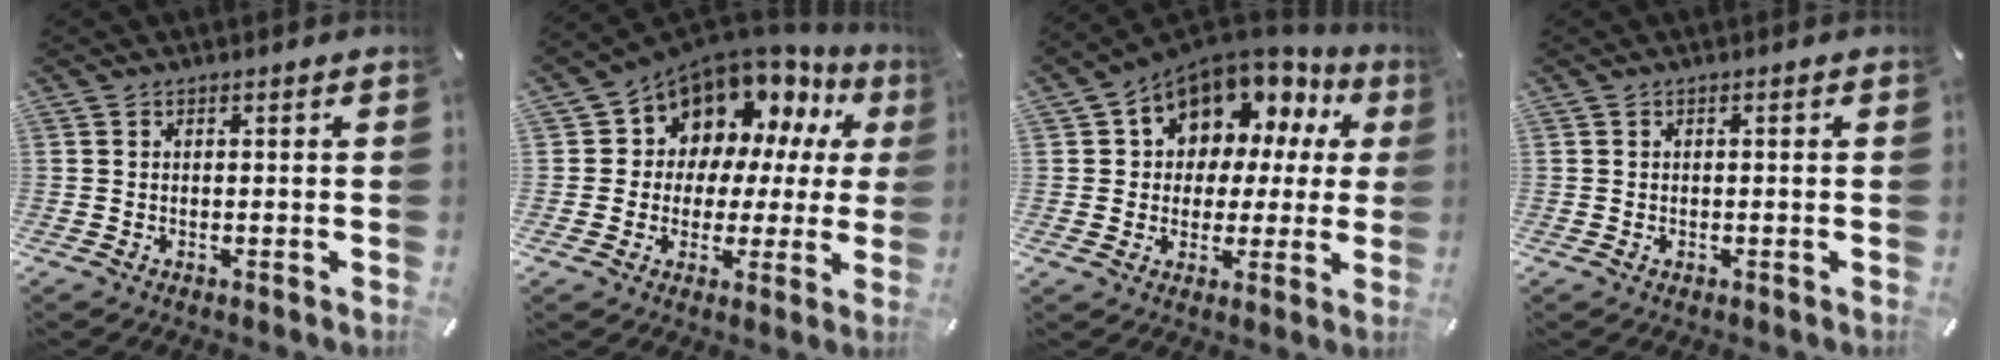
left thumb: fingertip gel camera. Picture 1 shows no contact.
{"total": 11.0, "force": [8.2, 7.0, 2.2], "torque": [-0.058, -0.082, 0.153]}
{"total": 10.7, "force": [6.5, 7.7, 3.4], "torque": [-0.067, -0.054, 0.122]}
{"total": 0.7, "force": [-0.2, 0.4, 0.5], "torque": [-0.009, 0.001, -0.005]}